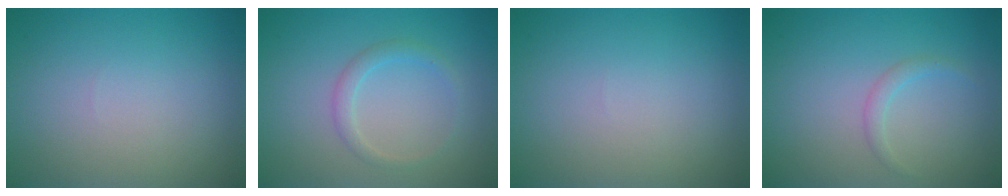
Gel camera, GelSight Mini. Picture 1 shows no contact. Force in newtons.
{"total": 1.5, "press": 1.5, "slide": 0.1}
{"total": 0.0}
{"total": 1.1, "press": 1.1, "slide": 0.1}